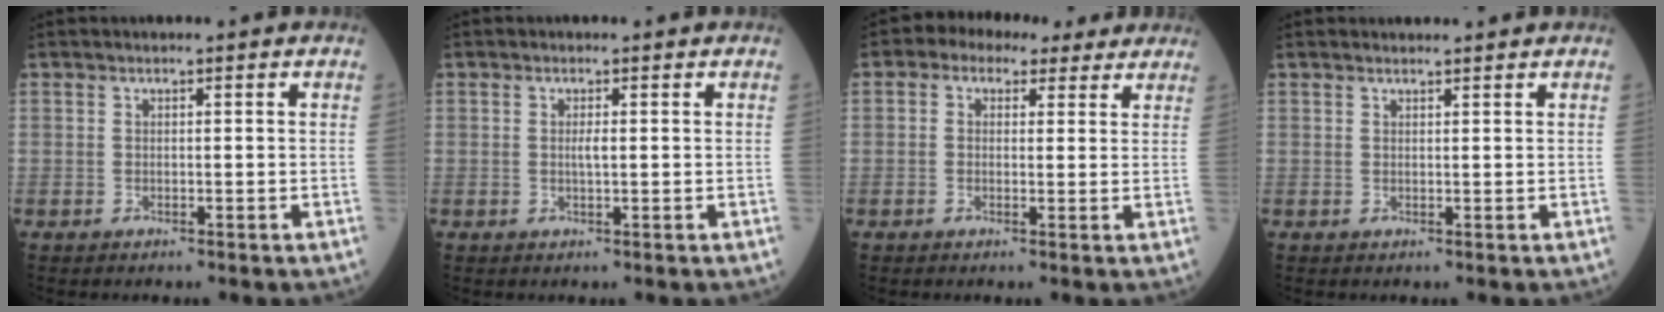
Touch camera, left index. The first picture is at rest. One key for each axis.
{"total": 1.1, "fx": 0.2, "fy": 0.1, "fz": 1.1, "tx": -0.025, "ty": -0.001, "tz": 0.003}
{"total": 7.1, "fx": 4.8, "fy": 4.2, "fz": 3.1, "tx": -0.045, "ty": 0.040, "tz": 0.062}
{"total": 2.1, "fx": 2.1, "fy": 0.1, "fz": 0.3, "tx": -0.009, "ty": 0.012, "tz": 0.032}